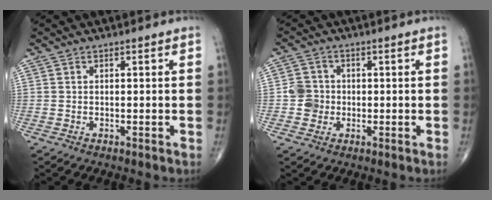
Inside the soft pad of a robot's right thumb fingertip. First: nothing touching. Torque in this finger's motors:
{"motor_torque": [0.00, -0.08, 0.15, 0.06, 0.04]}